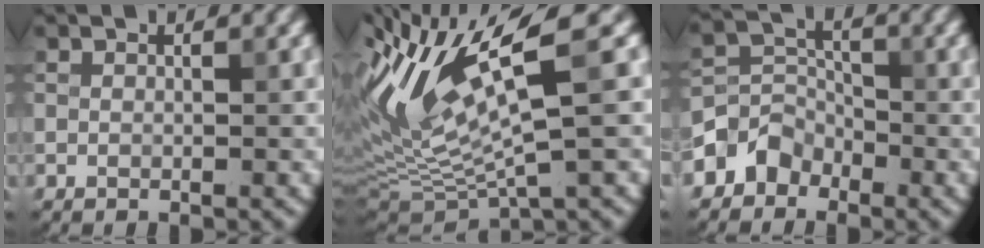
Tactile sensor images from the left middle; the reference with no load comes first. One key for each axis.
{"total": 9.6, "fx": 2.5, "fy": 2.4, "fz": 9.0, "tx": -0.179, "ty": 0.002, "tz": 0.052}
{"total": 3.0, "fx": -2.1, "fy": 2.2, "fz": 0.3, "tx": 0.004, "ty": 0.011, "tz": -0.047}